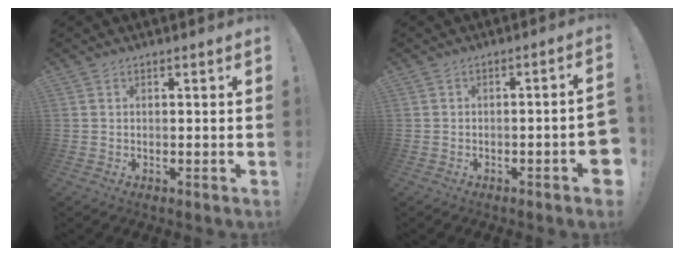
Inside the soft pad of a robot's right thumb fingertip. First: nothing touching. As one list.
[{"total": 5.2, "force": [-2.2, 0.2, 4.7], "torque": [-0.075, 0.005, -0.029]}]